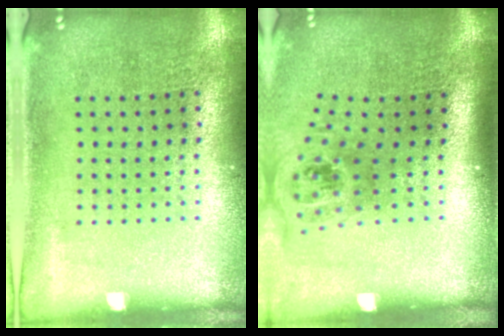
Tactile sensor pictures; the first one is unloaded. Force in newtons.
{"total": 1.5, "press": 1.1, "slide": 1.0}